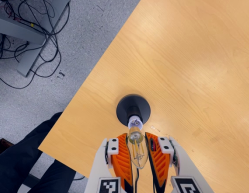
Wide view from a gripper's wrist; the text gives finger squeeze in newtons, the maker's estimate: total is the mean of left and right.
{"total": 22.5, "left": 24.2, "right": 20.8}